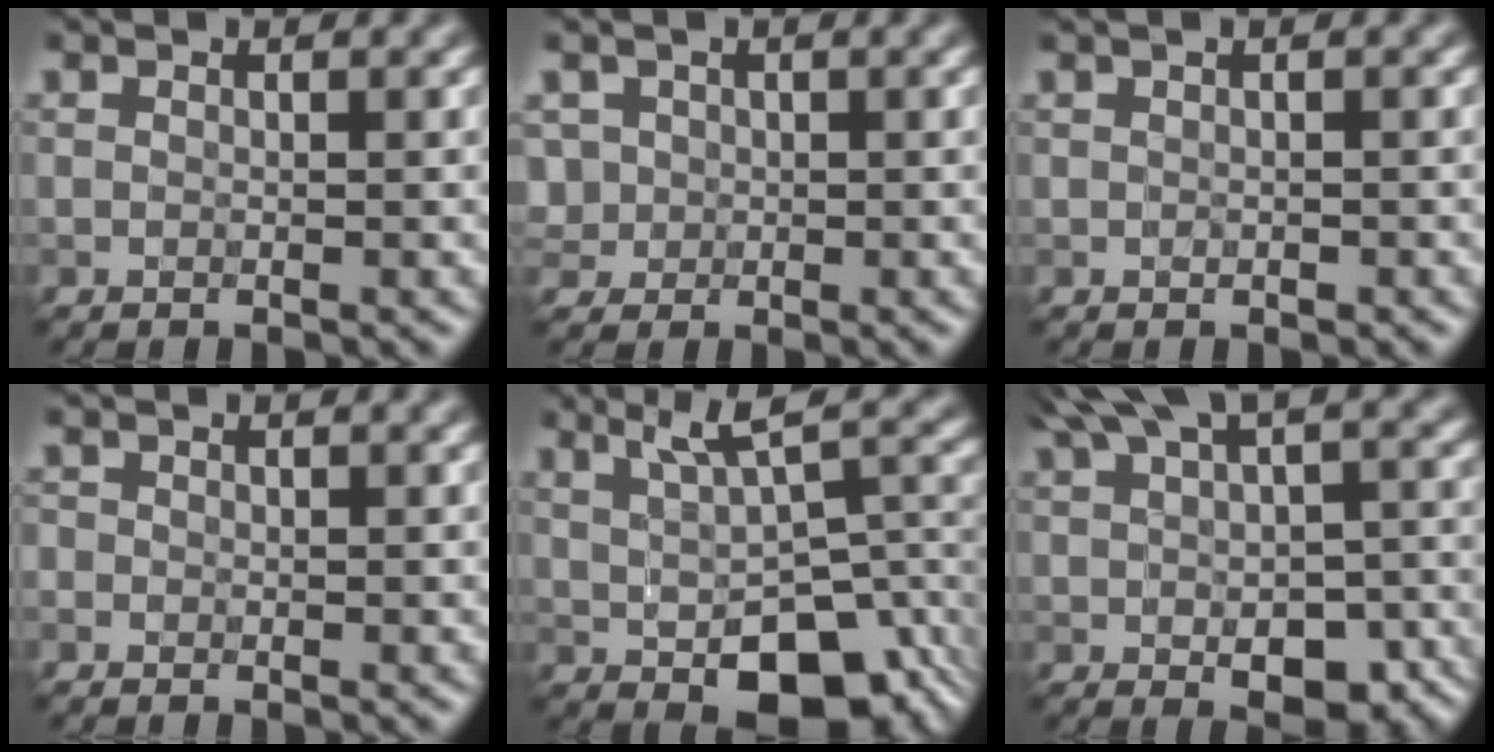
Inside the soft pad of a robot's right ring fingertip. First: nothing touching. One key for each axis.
{"total": 2.4, "fx": 0.4, "fy": 2.3, "fz": 0.7, "tx": -0.015, "ty": 0.011, "tz": 0.012}
{"total": 1.0, "fx": 0.3, "fy": 0.5, "fz": 0.8, "tx": -0.019, "ty": 0.000, "tz": 0.002}
{"total": 0.6, "fx": -0.2, "fy": 0.6, "fz": 0.1, "tx": 0.003, "ty": -0.004, "tz": -0.005}
{"total": 9.5, "fx": -0.4, "fy": 4.8, "fz": 8.2, "tx": -0.130, "ty": -0.019, "tz": 0.010}
{"total": 10.4, "fx": 0.6, "fy": 5.7, "fz": 8.8, "tx": -0.143, "ty": -0.013, "tz": 0.030}